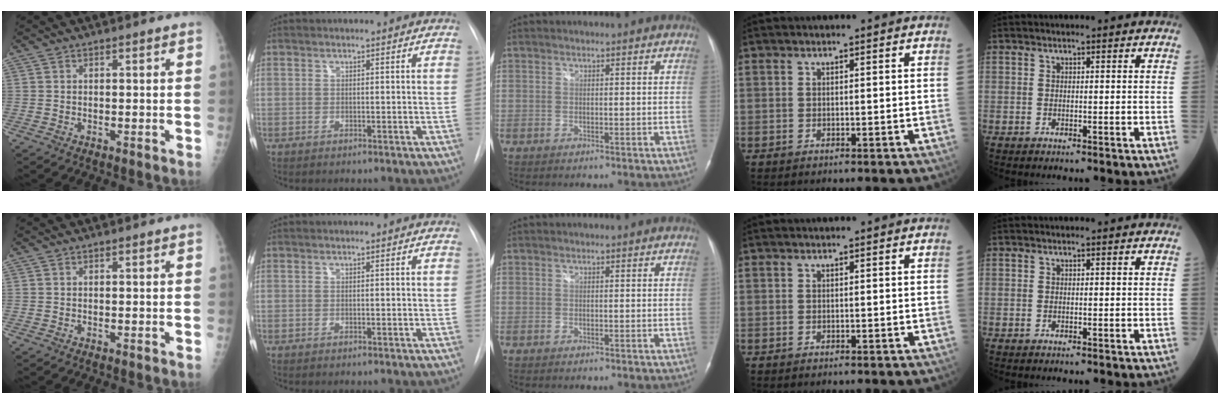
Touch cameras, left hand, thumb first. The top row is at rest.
{}